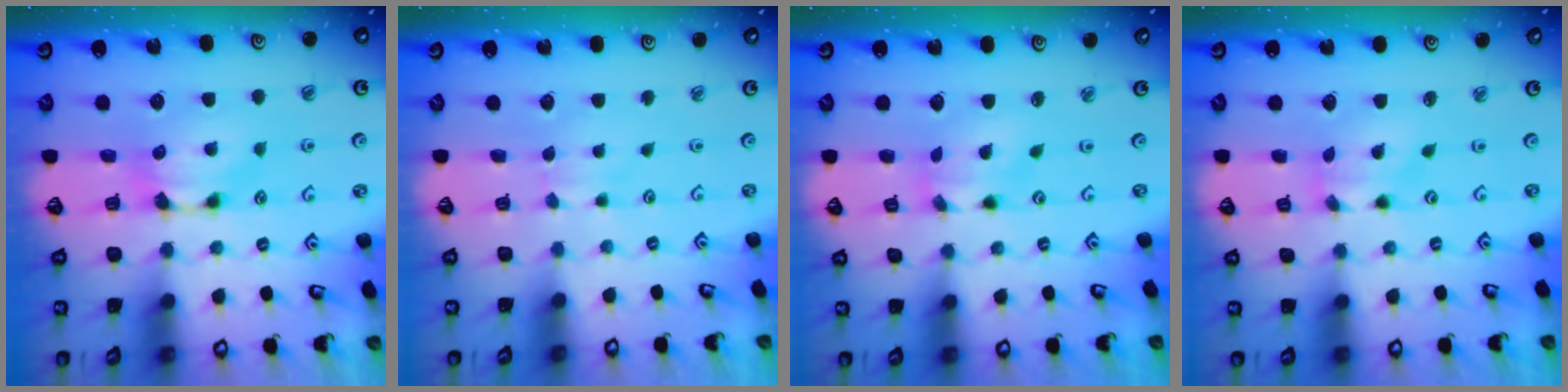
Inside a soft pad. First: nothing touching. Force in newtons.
{"total": 2.9, "press": 2.8, "slide": 0.4}
{"total": 2.0, "press": 1.6, "slide": 1.2}
{"total": 1.5, "press": 0.6, "slide": 1.4}